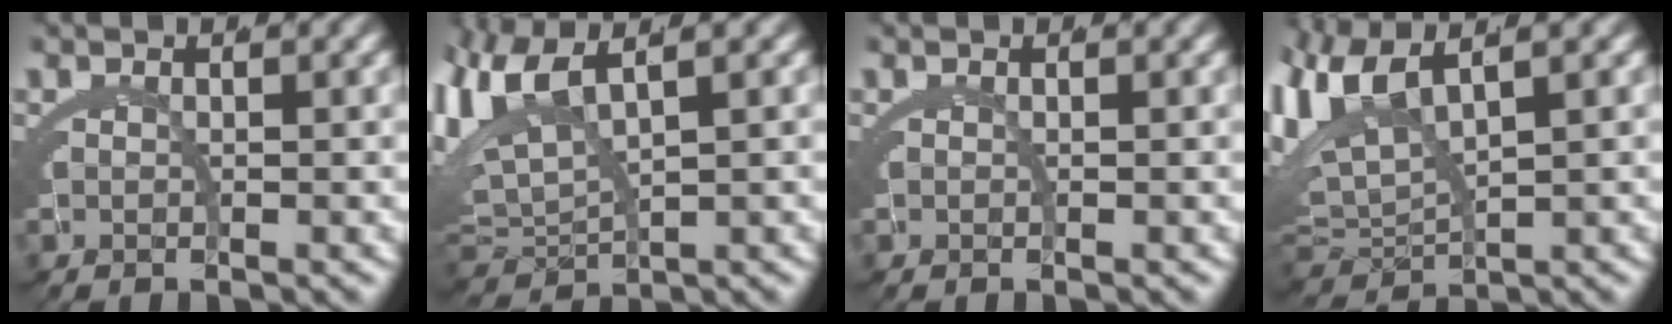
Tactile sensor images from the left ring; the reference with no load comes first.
{"total": 7.6, "force": [1.4, 5.4, 5.2], "torque": [-0.146, -0.019, 0.034]}
{"total": 0.0}
{"total": 8.4, "force": [1.4, 6.2, 5.5], "torque": [-0.155, -0.019, 0.030]}